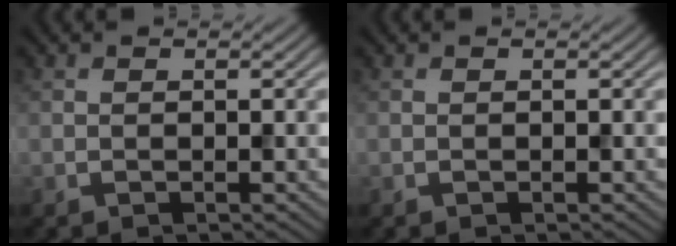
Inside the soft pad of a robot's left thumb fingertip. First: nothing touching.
{"total": 0.0}